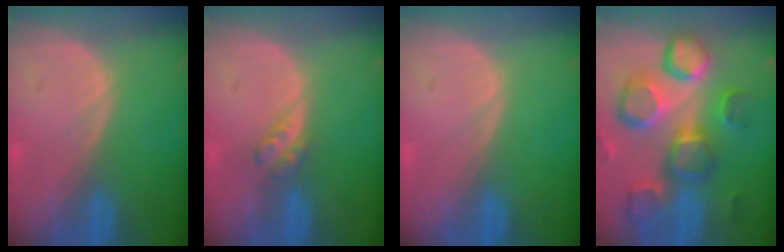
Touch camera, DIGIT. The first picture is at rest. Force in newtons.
{"total": 2.9, "press": 2.5, "slide": 1.5}
{"total": 0.0}
{"total": 13.0, "press": 11.3, "slide": 6.5}